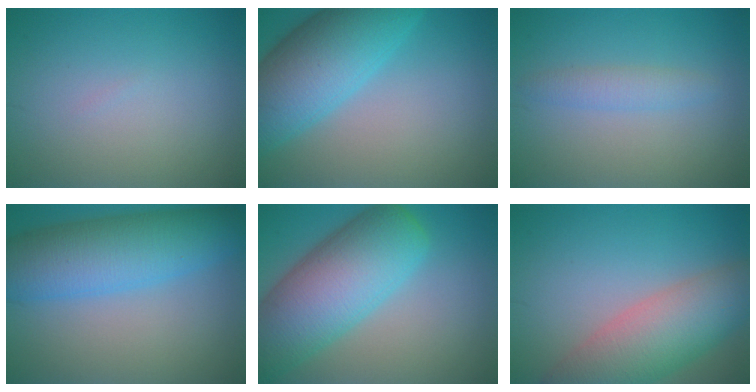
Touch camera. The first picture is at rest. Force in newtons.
{"total": 9.4, "press": 9.4, "slide": 0.3}
{"total": 1.8, "press": 1.8, "slide": 0.2}
{"total": 8.6, "press": 8.6, "slide": 0.3}
{"total": 10.9, "press": 10.9, "slide": 0.5}
{"total": 7.8, "press": 7.8, "slide": 0.4}